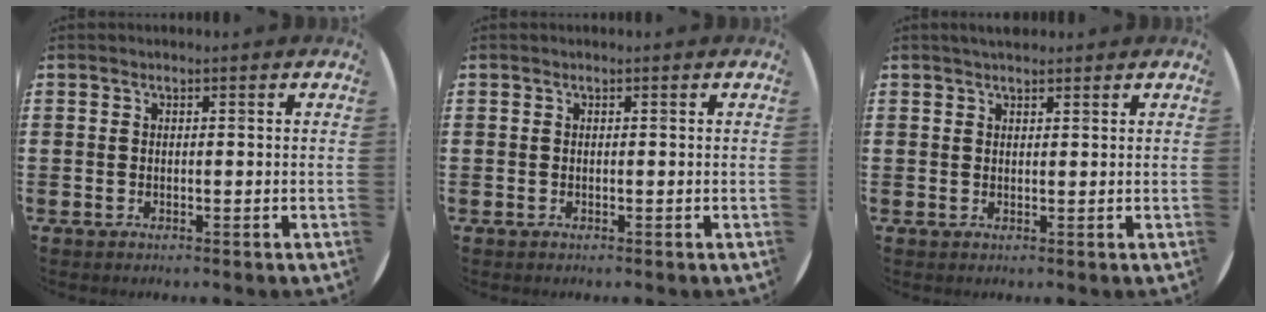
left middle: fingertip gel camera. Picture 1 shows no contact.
{"total": 0.0}
{"total": 1.7, "force": [1.5, 0.3, 0.6], "torque": [-0.013, 0.004, 0.028]}